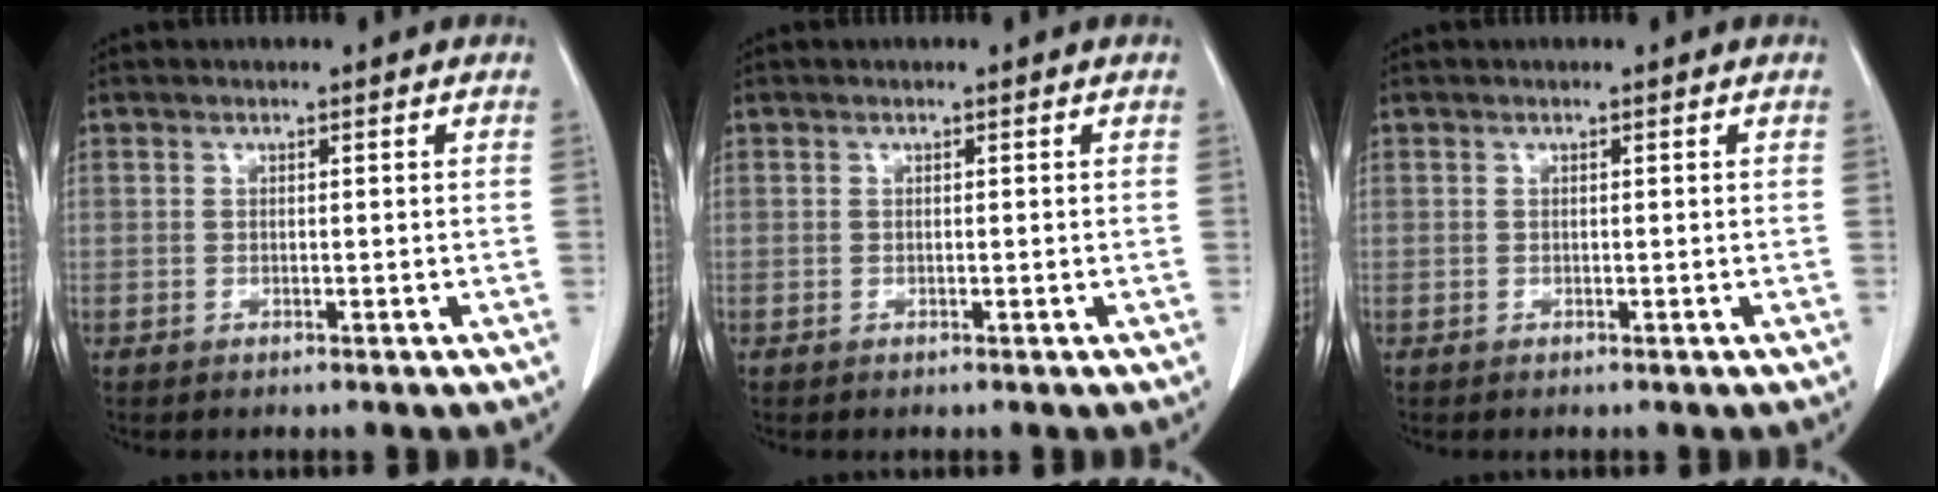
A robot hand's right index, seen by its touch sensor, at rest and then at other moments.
{"total": 0.0}
{"total": 0.0}